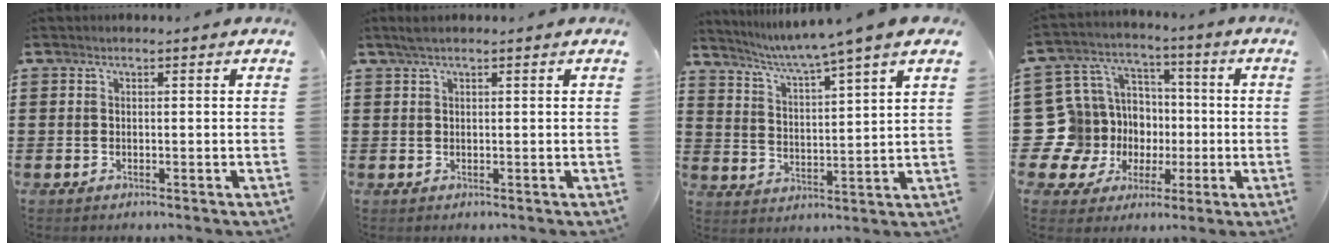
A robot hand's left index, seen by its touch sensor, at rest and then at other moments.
{"total": 1.5, "force": [0.9, 0.2, 1.1], "torque": [-0.023, 0.003, 0.016]}
{"total": 4.9, "force": [4.0, -1.3, 2.5], "torque": [-0.066, -0.034, 0.059]}
{"total": 13.7, "force": [-2.3, 13.2, 2.7], "torque": [-0.131, -0.003, -0.008]}